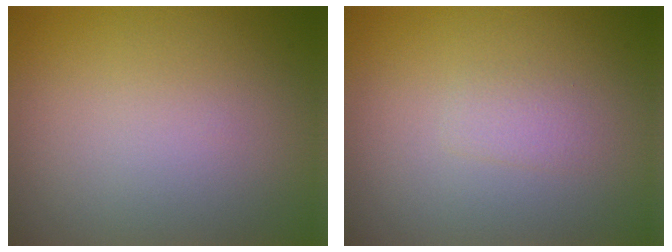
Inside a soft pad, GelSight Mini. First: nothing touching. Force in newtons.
{"total": 0.9, "press": 0.9, "slide": 0.0}